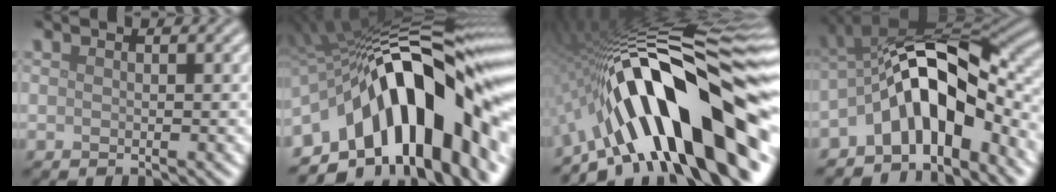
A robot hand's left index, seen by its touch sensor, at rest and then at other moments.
{"total": 18.4, "force": [-4.5, 8.7, 15.5], "torque": [-0.214, 0.036, -0.093]}
{"total": 17.4, "force": [-5.5, 5.1, 15.7], "torque": [-0.203, 0.041, -0.100]}
{"total": 10.2, "force": [-3.4, 4.9, 8.3], "torque": [-0.132, 0.018, -0.068]}